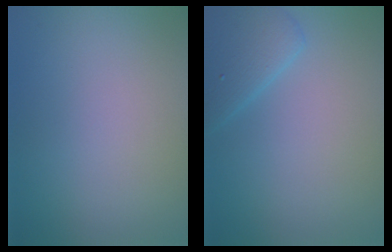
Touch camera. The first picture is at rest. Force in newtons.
{"total": 2.9, "press": 2.9, "slide": 0.1}